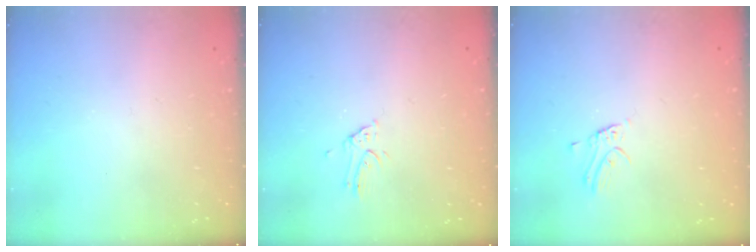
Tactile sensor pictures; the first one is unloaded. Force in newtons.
{"total": 1.1, "press": 1.1, "slide": 0.0}
{"total": 1.6, "press": 1.6, "slide": 0.1}